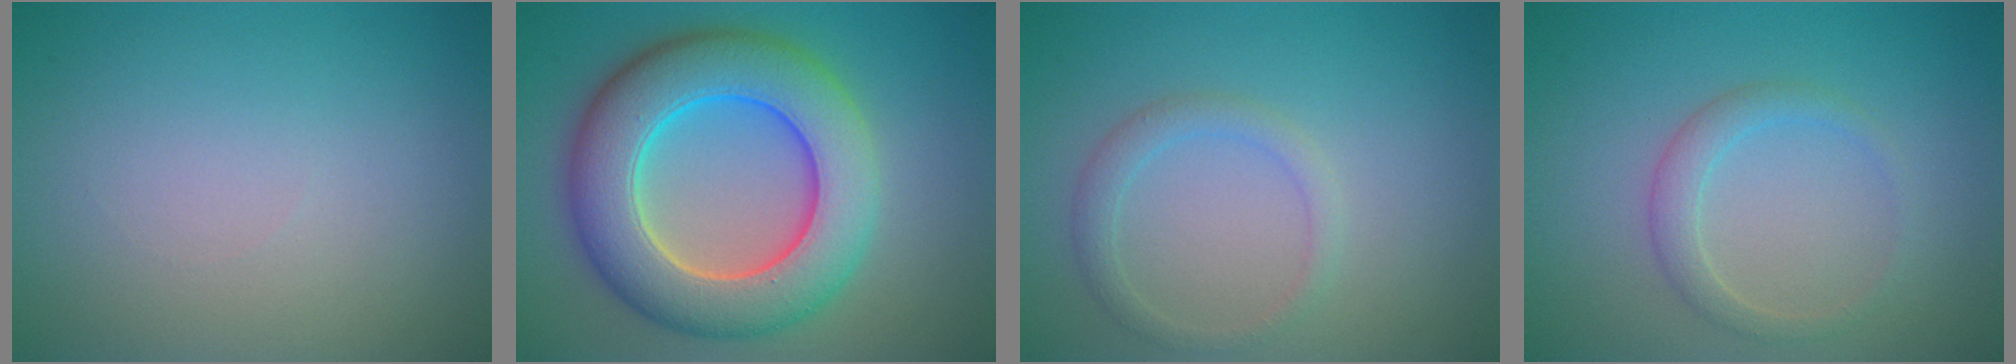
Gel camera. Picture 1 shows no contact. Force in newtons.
{"total": 10.4, "press": 10.4, "slide": 0.1}
{"total": 1.8, "press": 1.8, "slide": 0.1}
{"total": 1.9, "press": 1.9, "slide": 0.1}